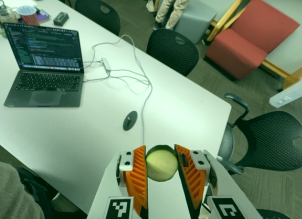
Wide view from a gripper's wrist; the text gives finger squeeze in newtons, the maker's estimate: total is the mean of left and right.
{"total": 13.1, "left": 14.1, "right": 12.1}